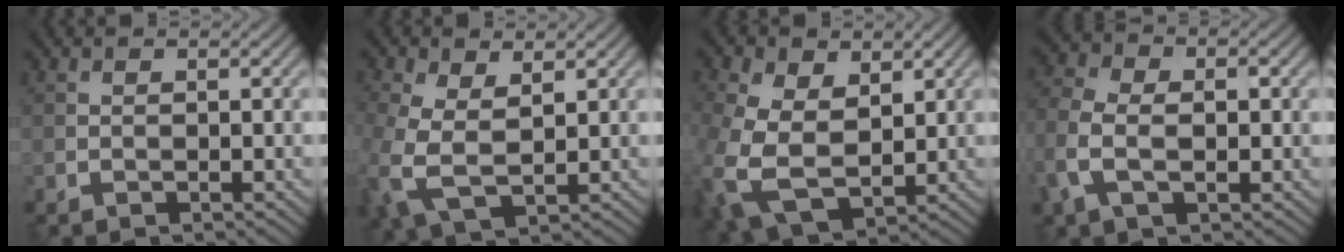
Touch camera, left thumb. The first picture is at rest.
{"total": 7.4, "force": [0.0, 4.5, 5.8], "torque": [-0.171, -0.011, 0.005]}
{"total": 10.9, "force": [-0.1, 7.4, 8.0], "torque": [-0.240, -0.019, 0.008]}
{"total": 7.4, "force": [-1.4, 4.7, 5.6], "torque": [-0.140, 0.002, -0.033]}